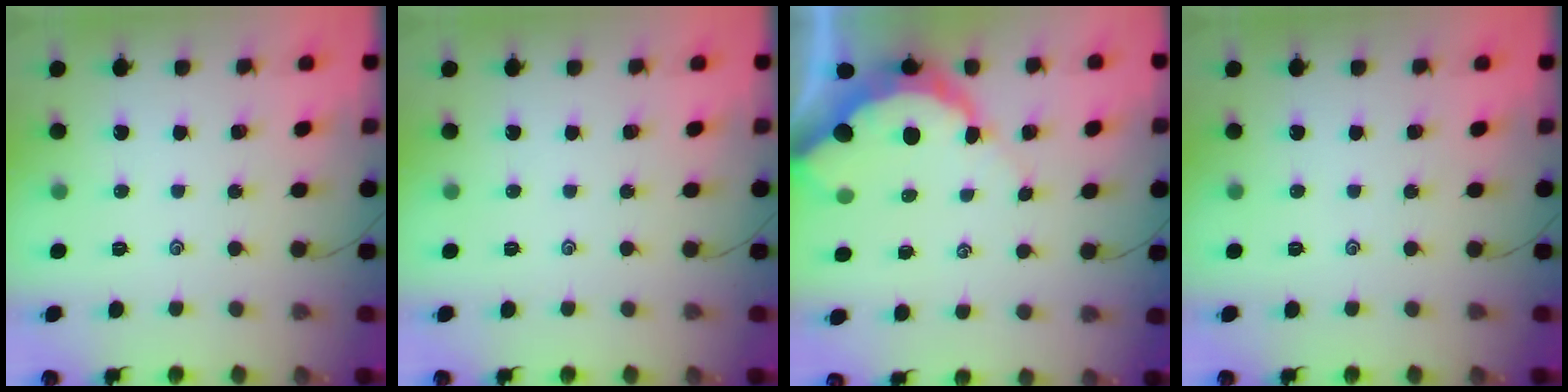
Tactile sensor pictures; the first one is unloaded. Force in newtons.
{"total": 0.0}
{"total": 7.5, "press": 7.4, "slide": 0.9}
{"total": 0.0}